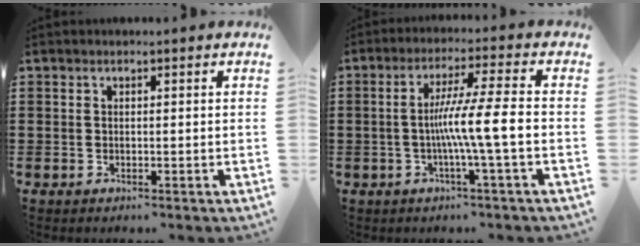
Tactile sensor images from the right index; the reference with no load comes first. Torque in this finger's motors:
{"motor_torque": [1.54, -0.60, 0.34, 0.21]}